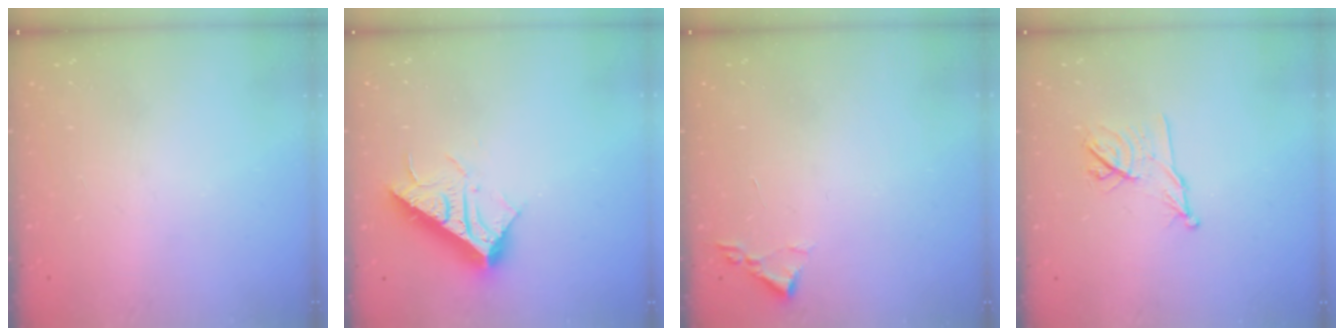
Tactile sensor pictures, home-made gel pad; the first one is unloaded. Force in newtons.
{"total": 16.3, "press": 16.3, "slide": 0.3}
{"total": 1.8, "press": 1.8, "slide": 0.3}
{"total": 10.0, "press": 9.9, "slide": 0.9}